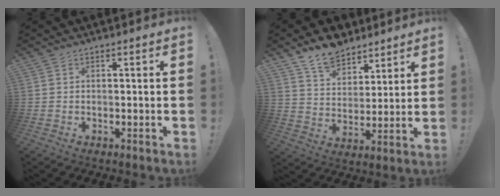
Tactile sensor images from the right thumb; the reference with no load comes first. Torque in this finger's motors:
{"motor_torque": [0.53, 0.68, 0.74, 0.66, 0.00]}